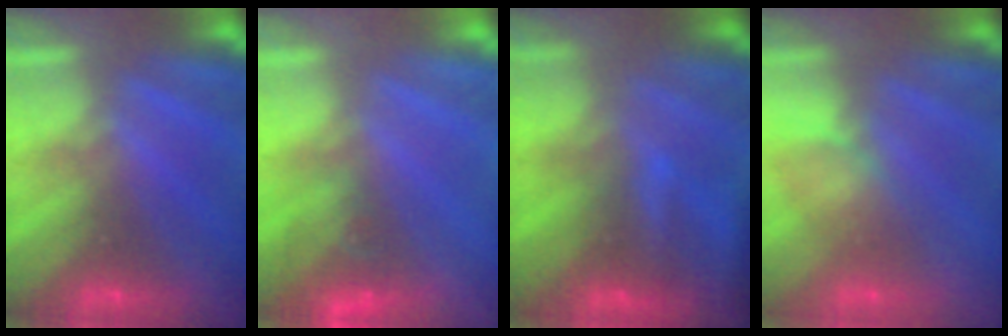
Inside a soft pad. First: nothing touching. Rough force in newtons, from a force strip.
{"total": 2.6}
{"total": 7.1}
{"total": 3.4}